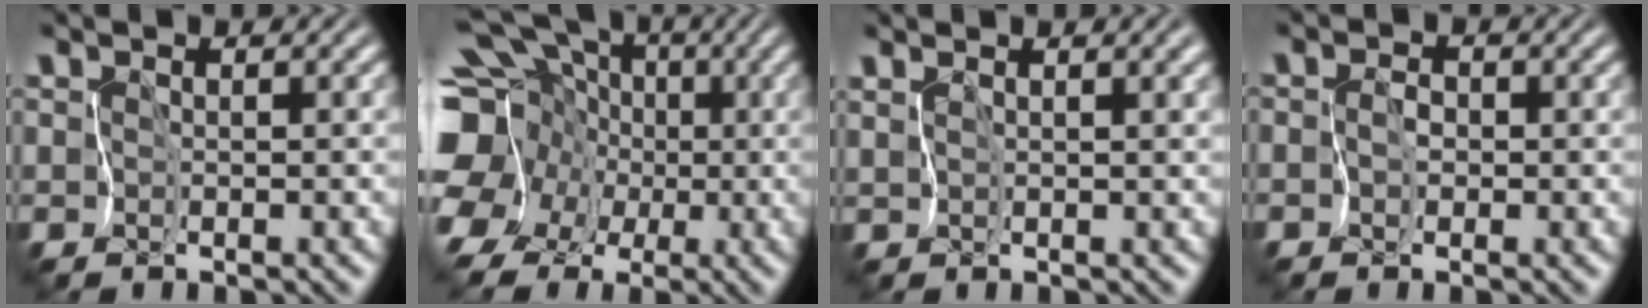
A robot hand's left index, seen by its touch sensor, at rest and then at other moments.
{"total": 17.1, "force": [-1.1, 15.5, 7.1], "torque": [-0.175, 0.022, -0.064]}
{"total": 3.5, "force": [2.2, 1.0, 2.5], "torque": [-0.041, 0.009, 0.037]}
{"total": 1.3, "force": [-0.4, 1.1, 0.6], "torque": [0.011, 0.007, -0.016]}